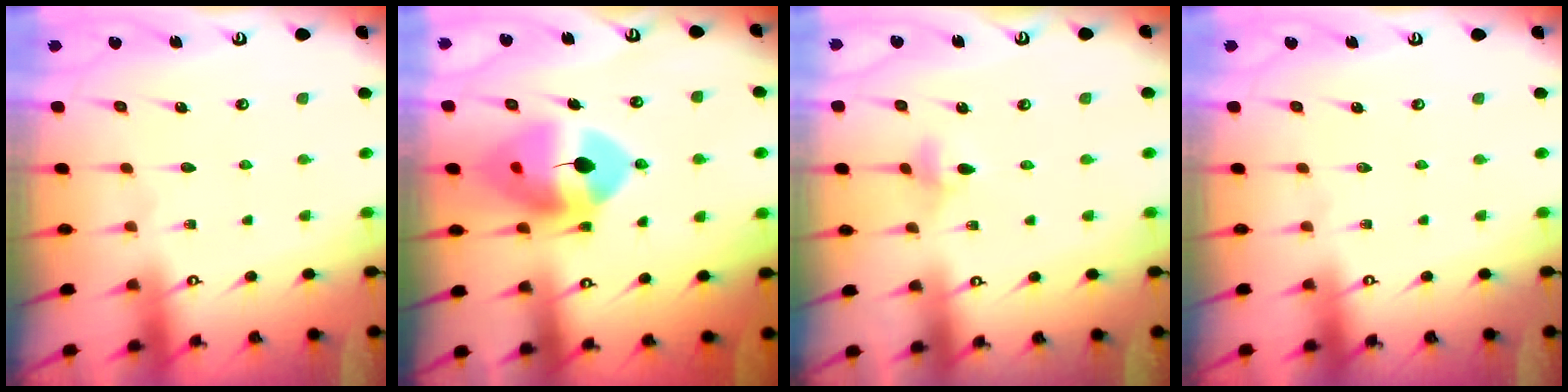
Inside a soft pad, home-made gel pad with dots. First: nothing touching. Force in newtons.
{"total": 13.7, "press": 13.5, "slide": 2.2}
{"total": 3.7, "press": 3.7, "slide": 0.7}
{"total": 0.0}